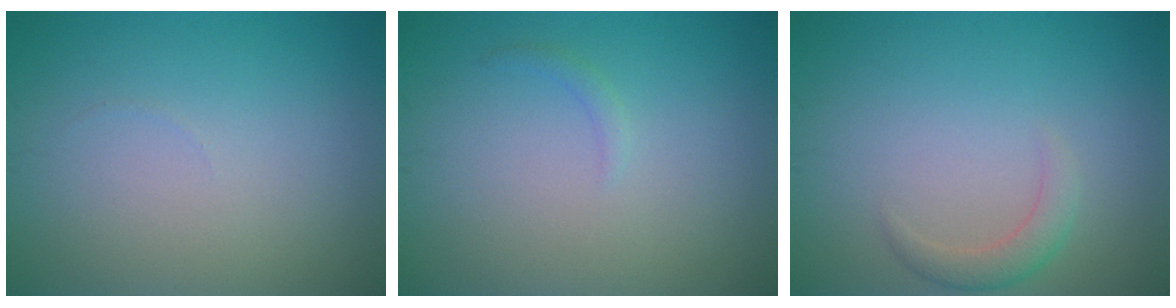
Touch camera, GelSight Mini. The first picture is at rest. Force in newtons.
{"total": 0.7, "press": 0.7, "slide": 0.1}
{"total": 1.9, "press": 1.9, "slide": 0.0}